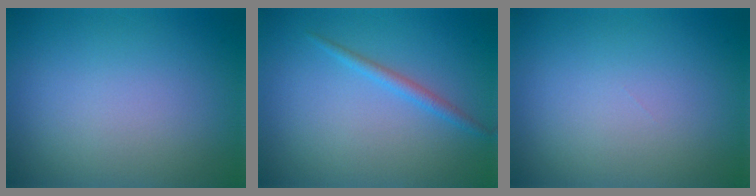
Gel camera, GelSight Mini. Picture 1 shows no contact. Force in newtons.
{"total": 1.4, "press": 1.4, "slide": 0.1}
{"total": 0.0}